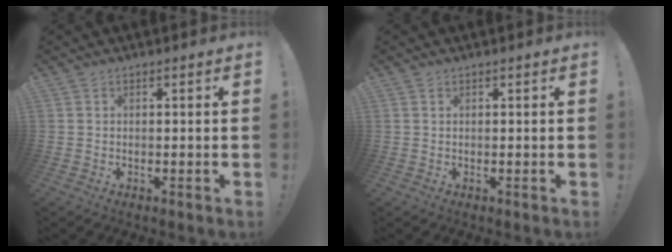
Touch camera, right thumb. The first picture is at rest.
{"total": 0.0}